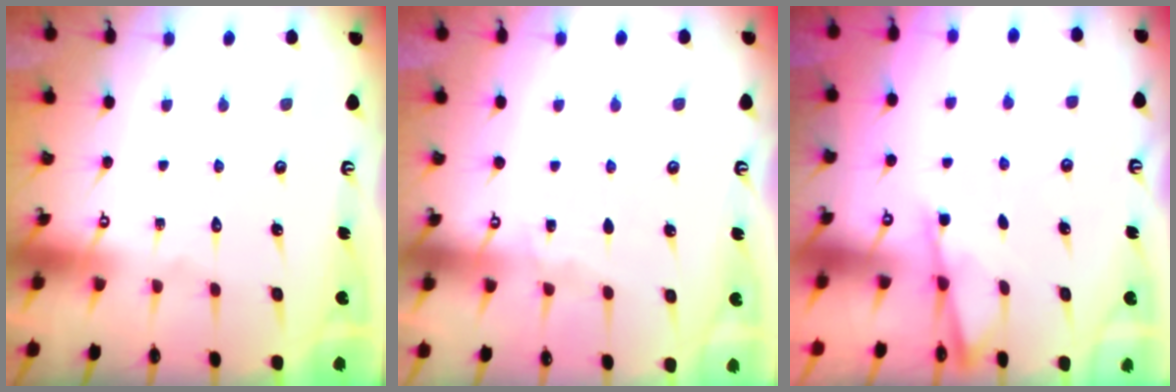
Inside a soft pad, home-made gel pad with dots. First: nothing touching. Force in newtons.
{"total": 2.9, "press": 2.8, "slide": 0.4}
{"total": 1.9, "press": 1.8, "slide": 0.4}